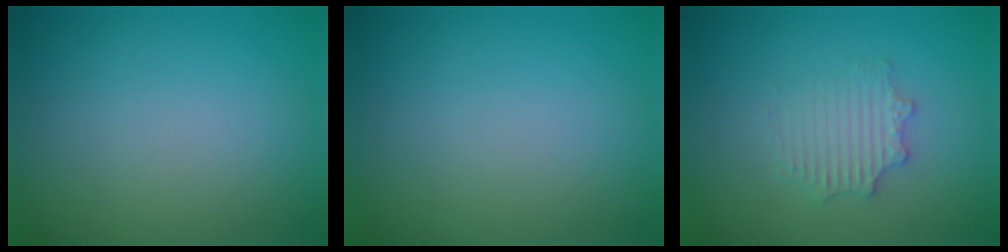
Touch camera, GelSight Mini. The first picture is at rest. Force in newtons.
{"total": 0.0}
{"total": 2.6, "press": 2.6, "slide": 0.4}